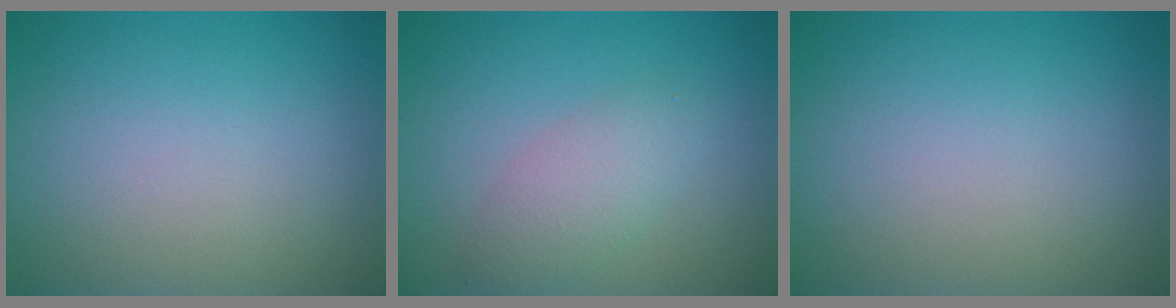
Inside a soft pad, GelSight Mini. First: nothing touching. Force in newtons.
{"total": 2.9, "press": 2.9, "slide": 0.2}
{"total": 0.0}